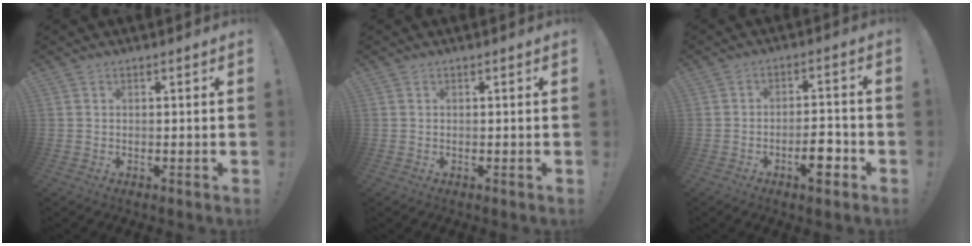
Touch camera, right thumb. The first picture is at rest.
{"total": 0.0}
{"total": 7.8, "force": [-3.9, 2.8, 6.1], "torque": [-0.070, 0.016, -0.064]}